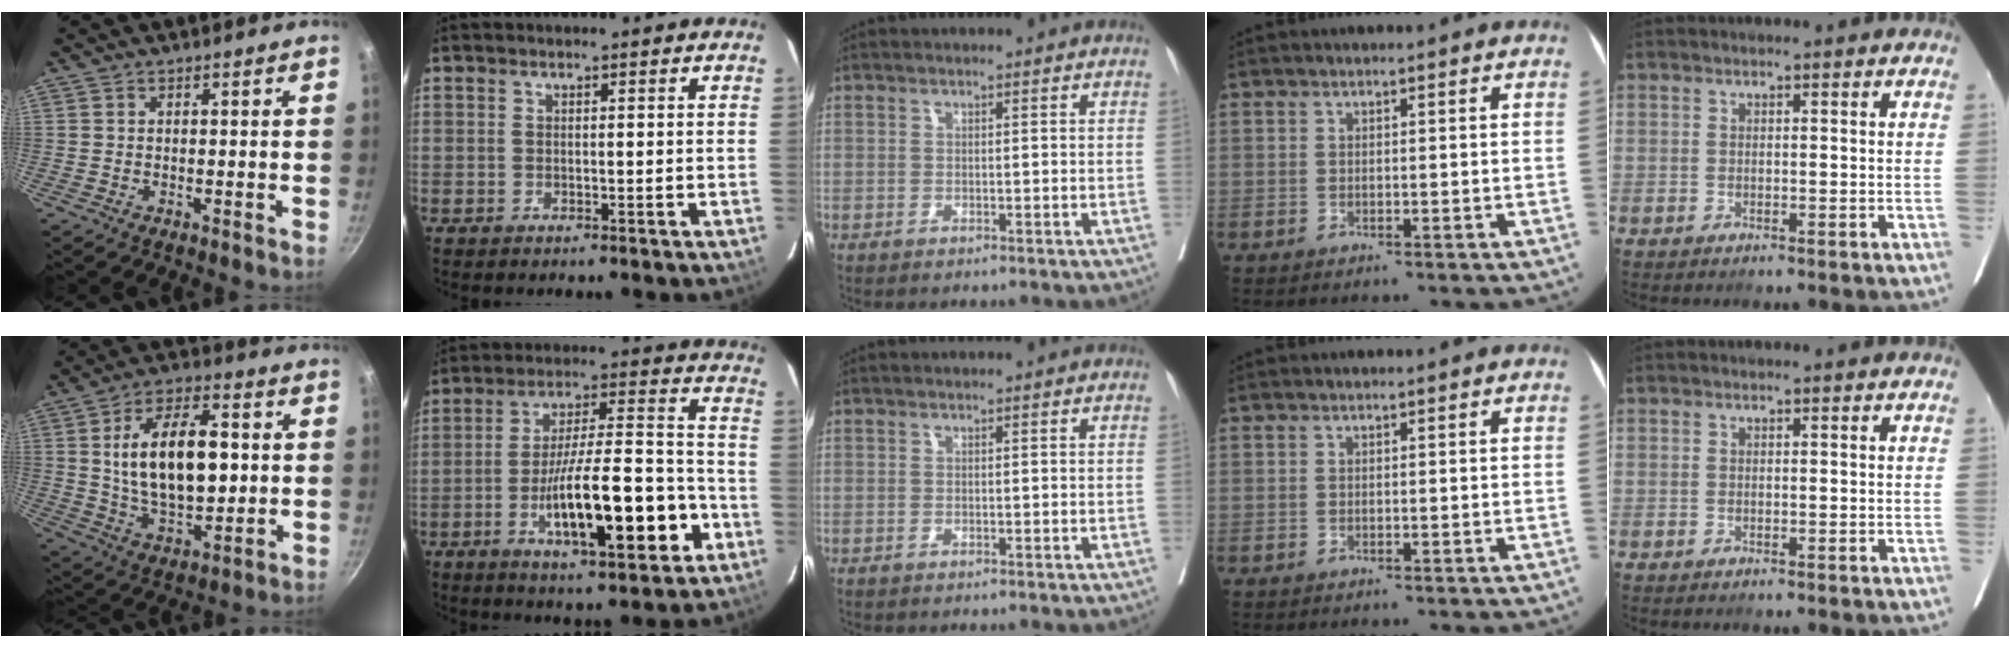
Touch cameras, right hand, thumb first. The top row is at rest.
{"thumb": {"total": 17.3, "force": [2.0, 9.0, 14.6], "torque": [-0.226, 0.000, 0.038]}, "index": {"total": 17.7, "force": [-6.4, 3.3, 16.2], "torque": [-0.264, 0.007, -0.093]}}